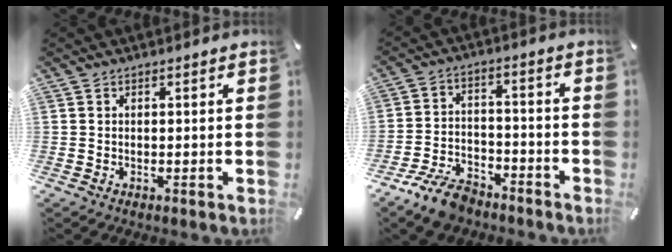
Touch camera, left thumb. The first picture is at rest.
{"total": 9.5, "force": [-7.2, 4.6, 4.0], "torque": [-0.078, 0.043, -0.137]}